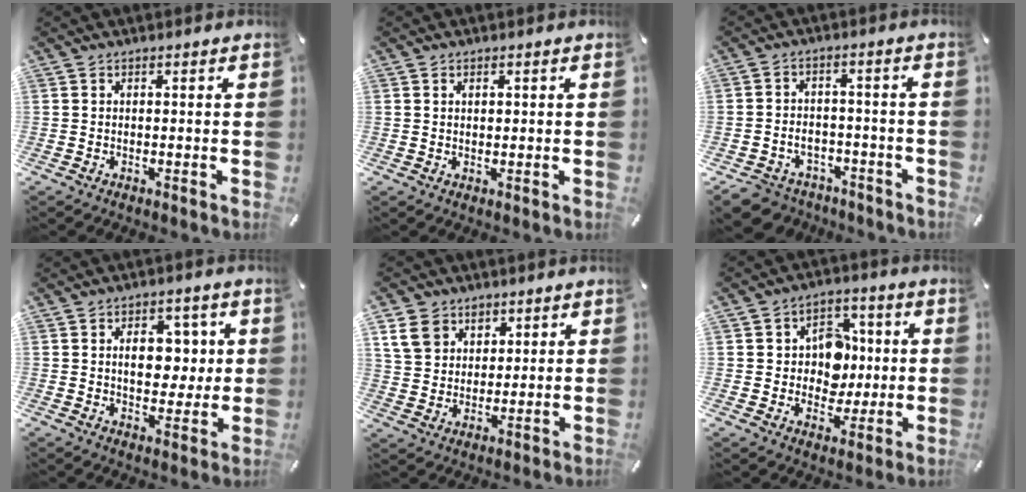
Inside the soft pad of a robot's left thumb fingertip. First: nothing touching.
{"total": 0.9, "force": [0.3, 0.6, 0.5], "torque": [-0.011, 0.003, 0.005]}
{"total": 6.5, "force": [-4.3, 4.6, 1.6], "torque": [-0.039, 0.025, -0.081]}
{"total": 9.6, "force": [2.0, 6.8, 6.5], "torque": [-0.080, -0.007, 0.027]}
{"total": 9.2, "force": [4.8, 7.4, 2.5], "torque": [-0.059, -0.009, 0.097]}
{"total": 10.9, "force": [0.6, 9.6, 5.1], "torque": [-0.069, 0.010, 0.016]}